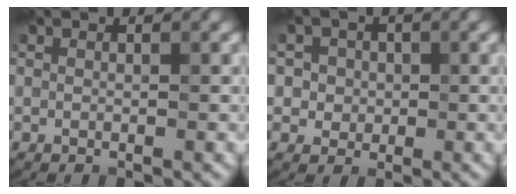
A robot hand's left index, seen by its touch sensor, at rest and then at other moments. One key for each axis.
{"total": 3.8, "fx": 0.9, "fy": 3.5, "fz": 1.3, "tx": -0.013, "ty": 0.010, "tz": 0.008}